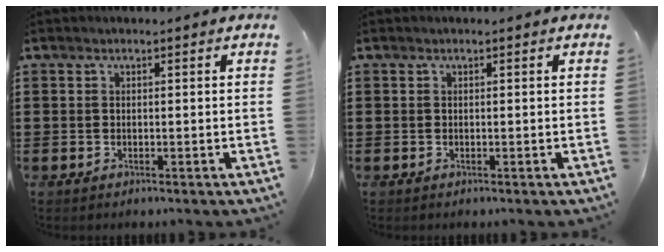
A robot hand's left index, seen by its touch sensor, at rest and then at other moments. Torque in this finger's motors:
{"motor_torque": [0.02, 0.02, 0.01, -0.01]}